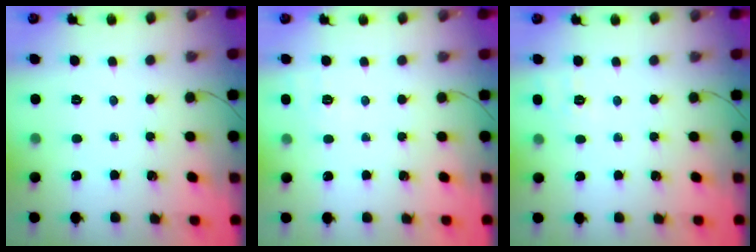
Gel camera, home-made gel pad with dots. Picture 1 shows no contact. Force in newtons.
{"total": 8.5, "press": 8.2, "slide": 2.1}
{"total": 9.0, "press": 8.8, "slide": 1.8}